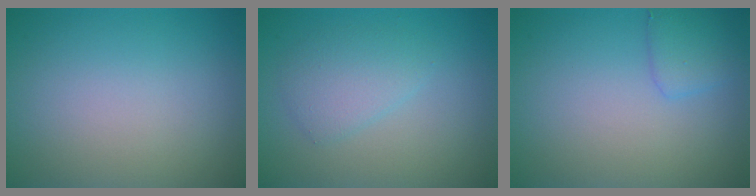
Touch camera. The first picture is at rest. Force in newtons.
{"total": 2.4, "press": 2.4, "slide": 0.1}
{"total": 1.7, "press": 1.7, "slide": 0.1}